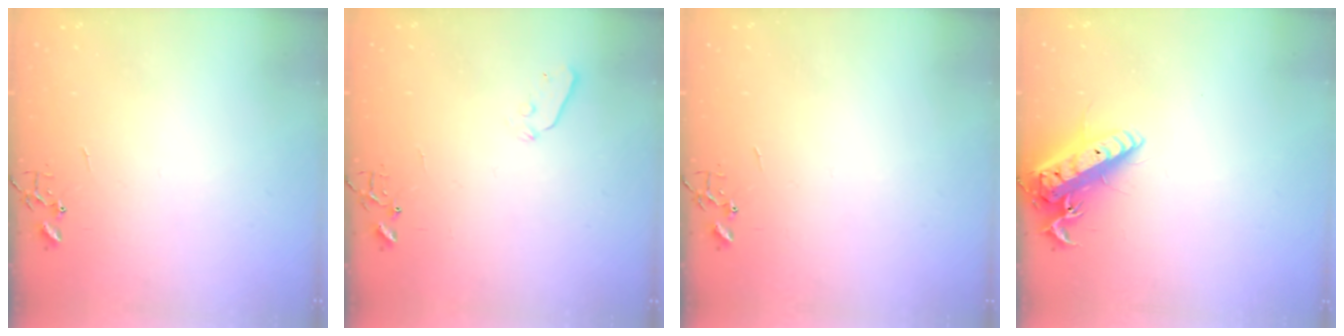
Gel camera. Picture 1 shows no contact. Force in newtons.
{"total": 4.0, "press": 4.0, "slide": 0.4}
{"total": 0.0}
{"total": 16.4, "press": 16.1, "slide": 3.0}